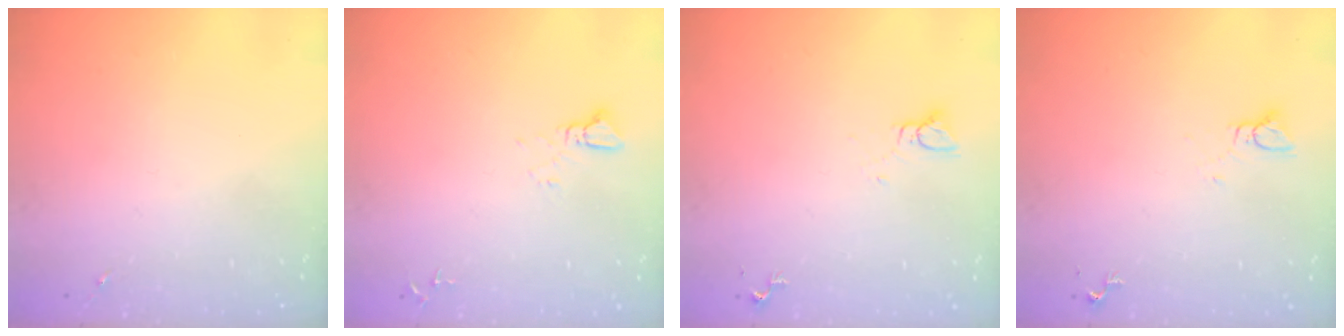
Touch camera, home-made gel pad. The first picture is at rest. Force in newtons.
{"total": 3.7, "press": 3.7, "slide": 0.3}
{"total": 2.8, "press": 2.8, "slide": 0.1}
{"total": 2.8, "press": 2.8, "slide": 0.1}